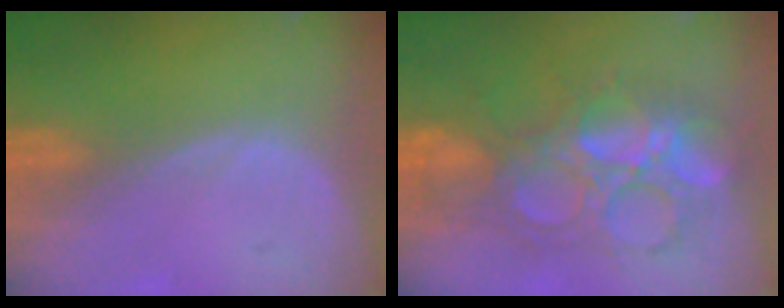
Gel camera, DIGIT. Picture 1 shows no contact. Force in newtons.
{"total": 10.0, "press": 10.0, "slide": 0.7}